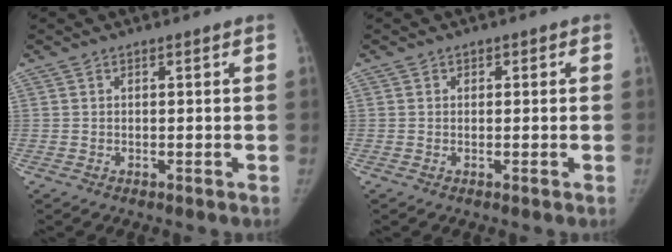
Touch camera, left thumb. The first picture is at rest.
{"total": 0.9, "force": [0.2, 0.9, 0.2], "torque": [0.011, 0.003, -0.002]}